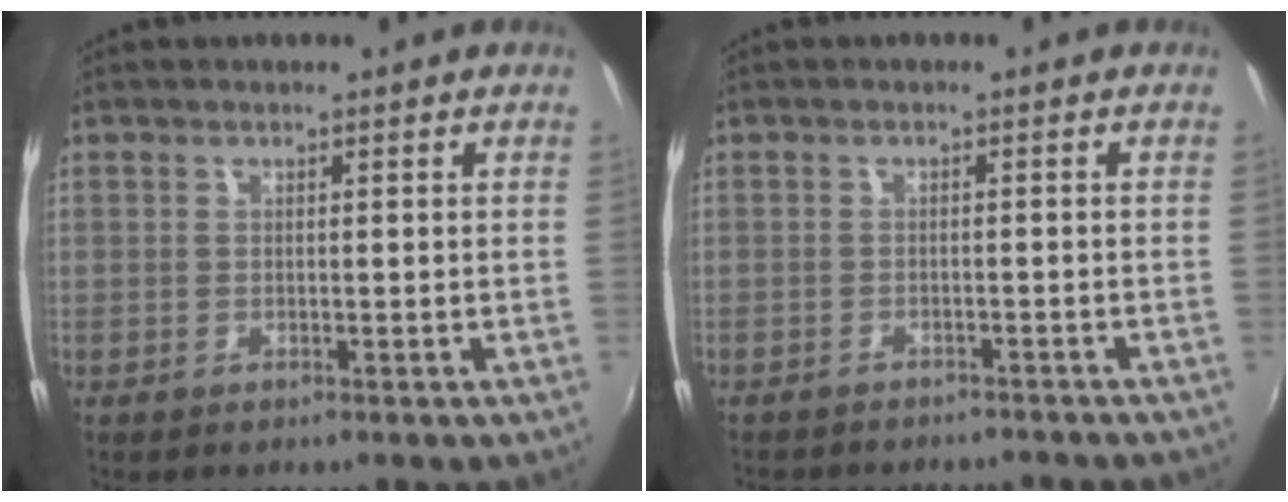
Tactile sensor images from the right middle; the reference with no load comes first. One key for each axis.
{"total": 7.1, "fx": -6.5, "fy": 2.0, "fz": 2.2, "tx": -0.057, "ty": -0.014, "tz": -0.090}